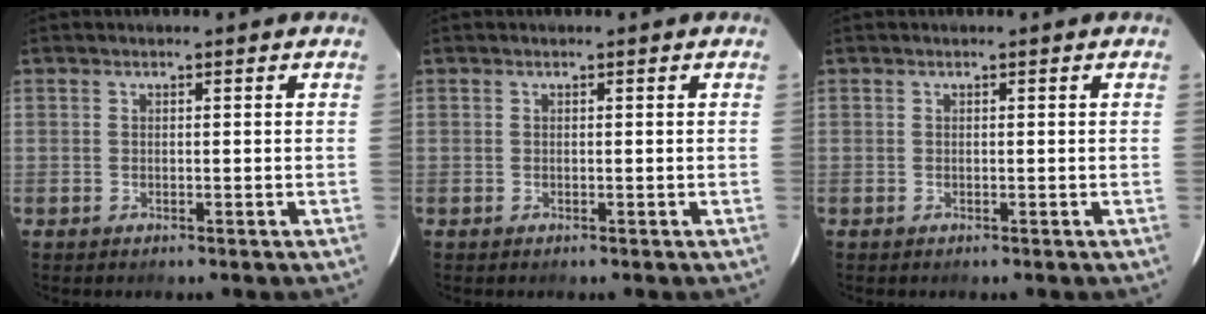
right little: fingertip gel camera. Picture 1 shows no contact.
{"total": 0.0}
{"total": 0.0}